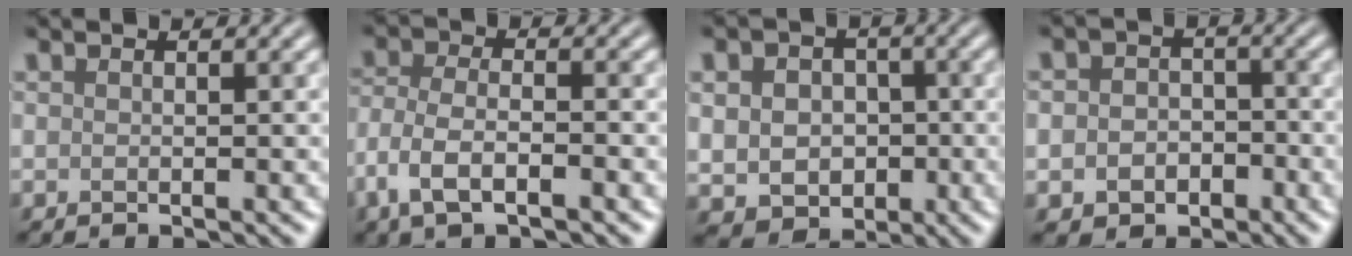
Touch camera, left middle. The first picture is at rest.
{"total": 4.4, "force": [-2.4, 1.8, 3.2], "torque": [-0.068, -0.001, -0.054]}
{"total": 6.3, "force": [-0.2, 5.1, 3.5], "torque": [-0.053, -0.002, -0.012]}
{"total": 3.7, "force": [-1.2, 3.0, 1.8], "torque": [-0.008, -0.005, -0.028]}